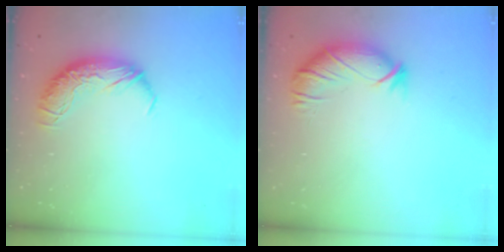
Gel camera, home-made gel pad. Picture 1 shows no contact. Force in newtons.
{"total": 2.9, "press": 2.4, "slide": 1.7}